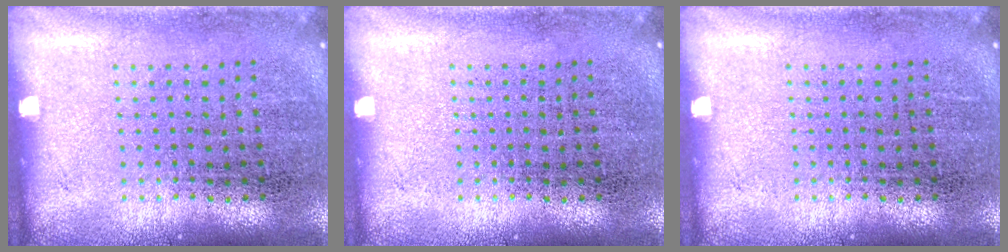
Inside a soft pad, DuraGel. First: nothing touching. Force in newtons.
{"total": 0.0}
{"total": 0.0}